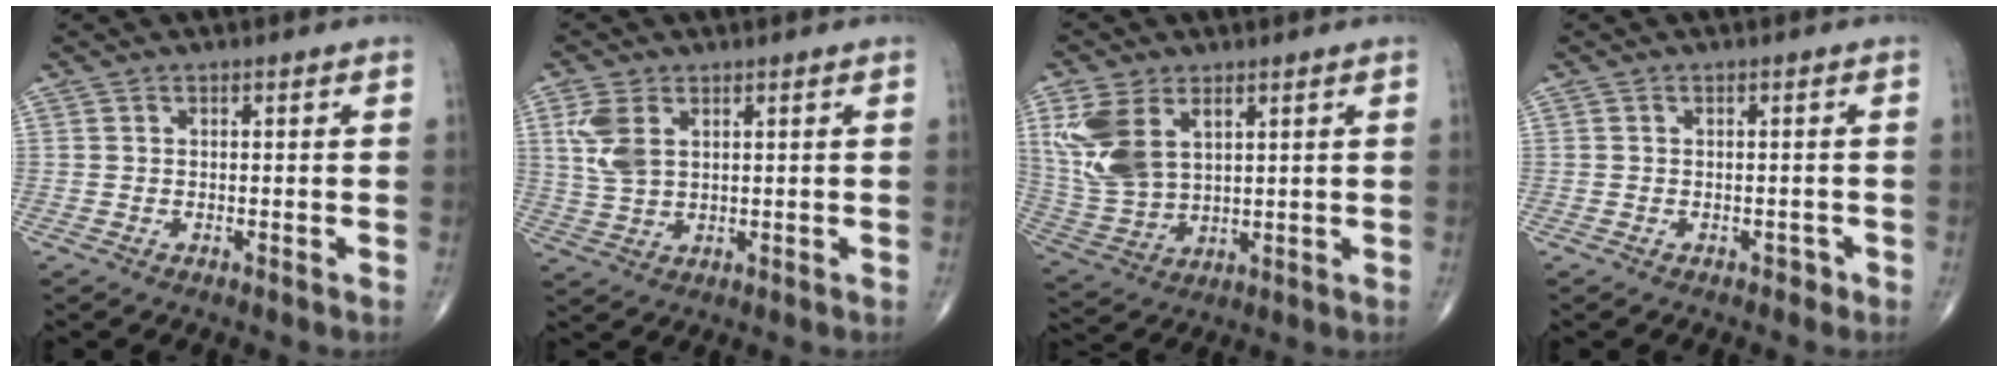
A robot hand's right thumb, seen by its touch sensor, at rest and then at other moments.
{"total": 6.3, "force": [2.2, 3.6, 4.6], "torque": [-0.104, -0.001, 0.052]}
{"total": 12.5, "force": [4.7, 7.5, 8.9], "torque": [-0.187, -0.010, 0.110]}
{"total": 1.0, "force": [-0.6, 0.8, 0.3], "torque": [0.003, 0.003, -0.010]}